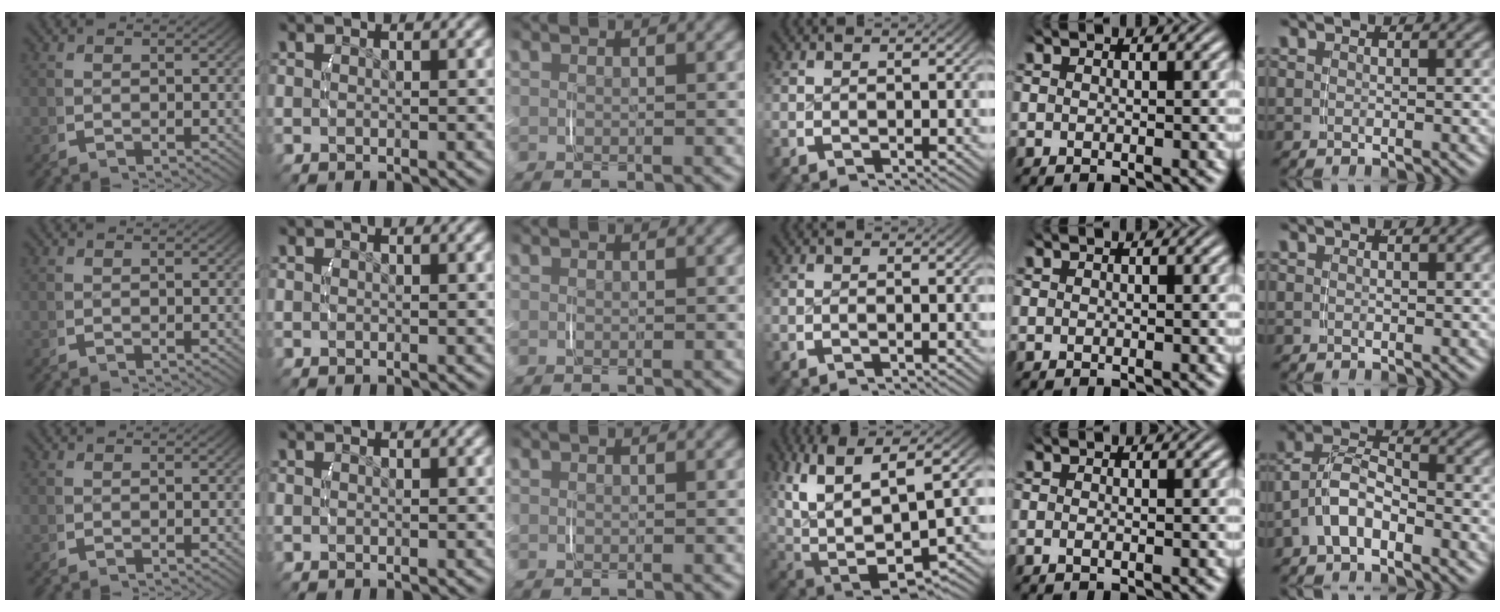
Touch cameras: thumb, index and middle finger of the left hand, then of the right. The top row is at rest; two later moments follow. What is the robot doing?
{"motion": "lift_and_place", "object": "backpack"}